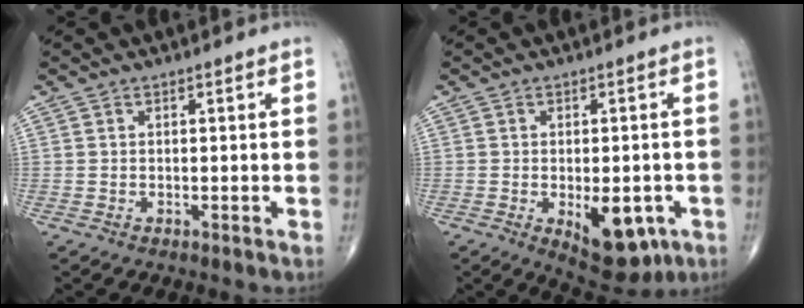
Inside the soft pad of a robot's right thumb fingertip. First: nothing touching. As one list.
[{"total": 10.7, "force": [-3.5, 5.3, 8.6], "torque": [-0.092, 0.001, -0.034]}]